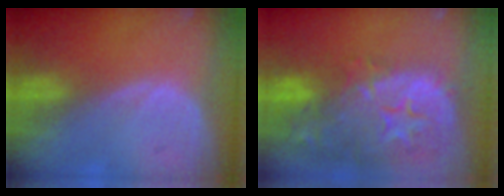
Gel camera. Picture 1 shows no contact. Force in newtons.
{"total": 15.1, "press": 12.1, "slide": 9.0}